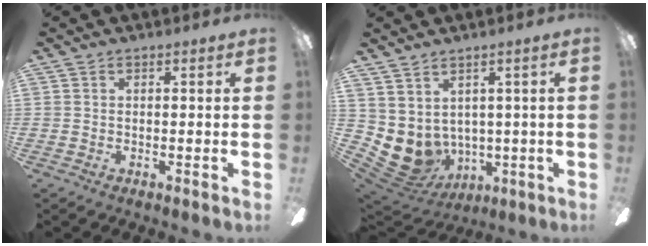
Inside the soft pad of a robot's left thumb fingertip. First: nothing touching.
{"total": 5.8, "force": [0.6, 5.4, 2.2], "torque": [-0.072, -0.024, 0.021]}